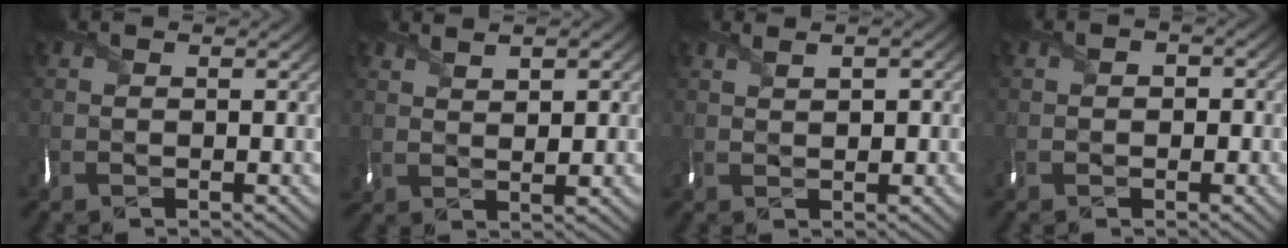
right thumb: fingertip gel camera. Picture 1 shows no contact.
{"total": 4.0, "force": [2.1, 1.6, 3.0], "torque": [-0.060, 0.000, 0.048]}
{"total": 2.0, "force": [1.0, 0.7, 1.6], "torque": [-0.029, 0.003, 0.023]}
{"total": 1.8, "force": [-0.6, 1.5, 0.9], "torque": [-0.016, -0.002, -0.014]}